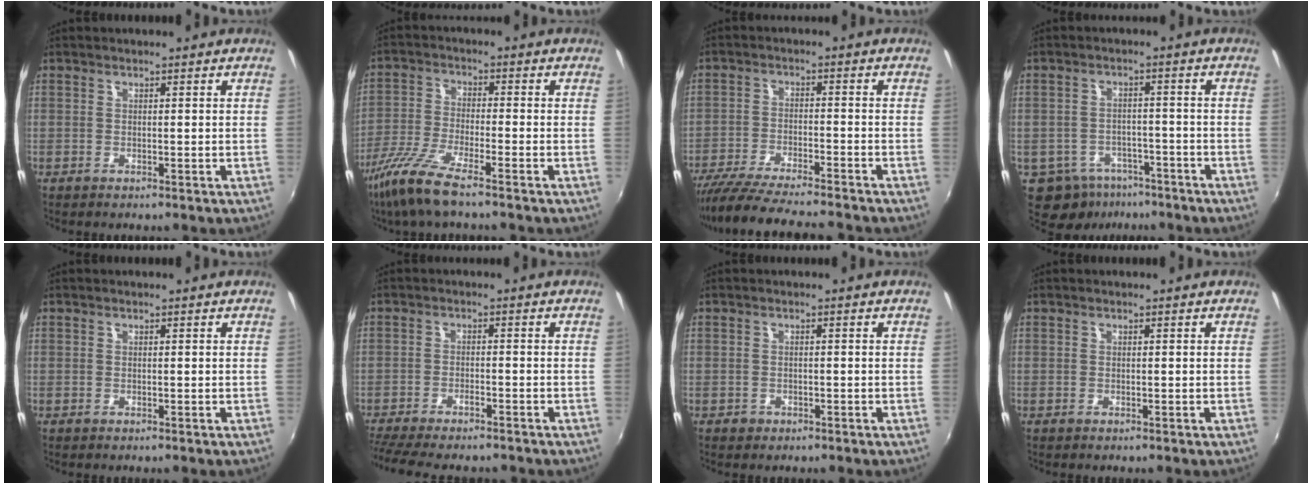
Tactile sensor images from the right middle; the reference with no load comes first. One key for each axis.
{"total": 9.8, "fx": -7.2, "fy": 0.8, "fz": 6.6, "tx": -0.148, "ty": -0.023, "tz": -0.142}
{"total": 15.7, "fx": -14.1, "fy": 1.2, "fz": 6.9, "tx": -0.143, "ty": -0.025, "tz": -0.231}
{"total": 9.8, "fx": -6.2, "fy": 6.9, "fz": 3.2, "tx": -0.090, "ty": 0.005, "tz": -0.076}
{"total": 0.0}
{"total": 11.7, "fx": -10.2, "fy": 2.1, "fz": 5.5, "tx": -0.128, "ty": -0.029, "tz": -0.163}
{"total": 1.5, "fx": -0.9, "fy": 1.1, "fz": 0.4, "tx": -0.010, "ty": -0.001, "tz": -0.012}
{"total": 0.0}